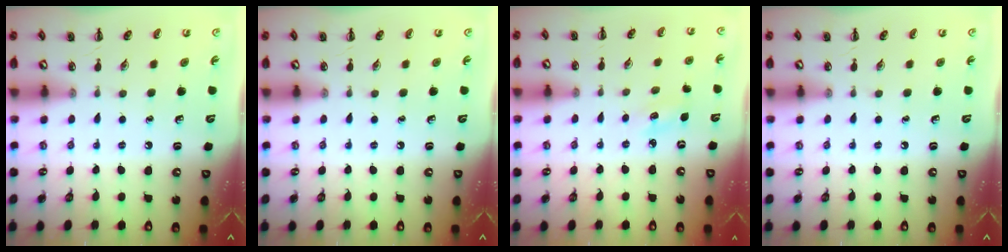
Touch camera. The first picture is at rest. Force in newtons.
{"total": 0.0}
{"total": 3.7, "press": 3.5, "slide": 1.1}
{"total": 0.0}